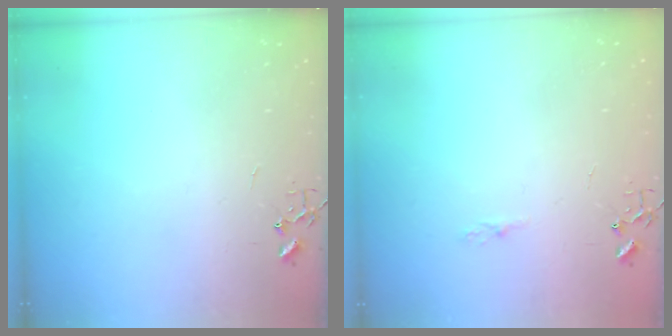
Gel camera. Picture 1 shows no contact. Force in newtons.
{"total": 3.3, "press": 3.3, "slide": 0.4}